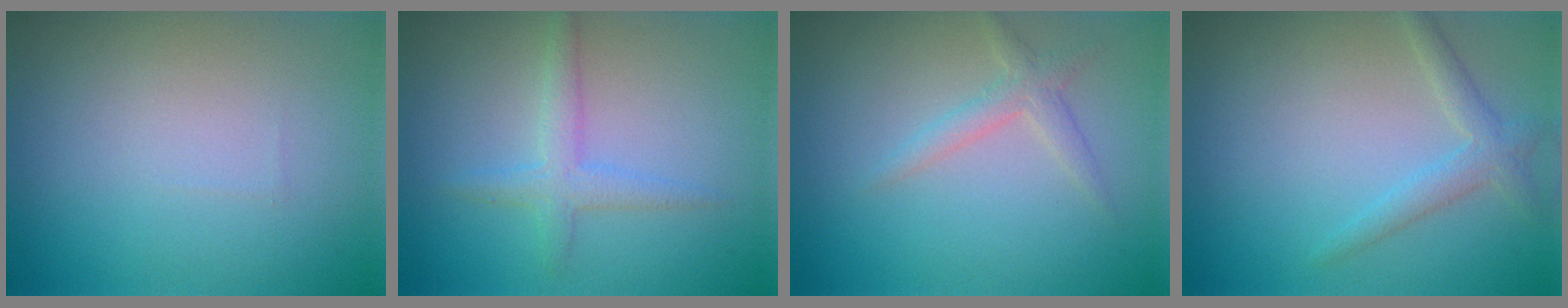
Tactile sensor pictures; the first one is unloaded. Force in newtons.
{"total": 2.2, "press": 2.2, "slide": 0.0}
{"total": 1.8, "press": 1.8, "slide": 0.1}
{"total": 2.0, "press": 2.0, "slide": 0.2}